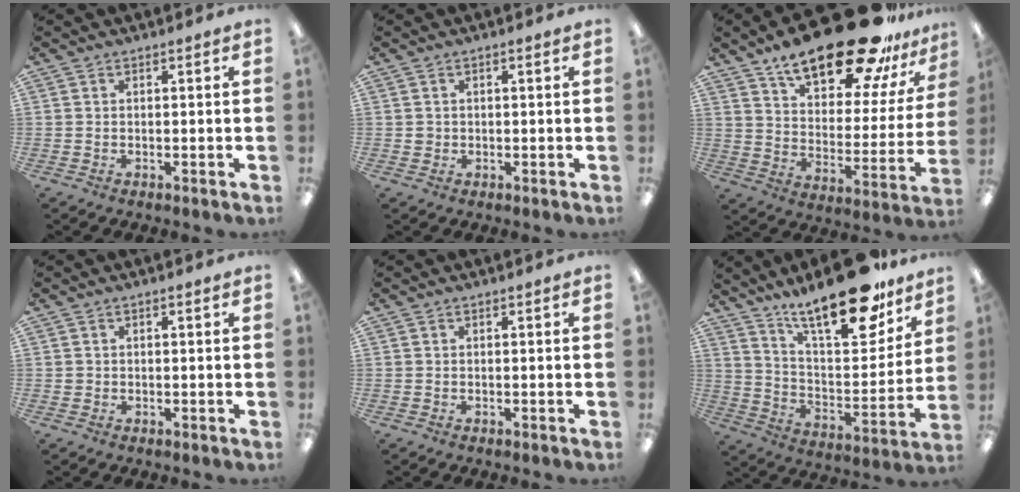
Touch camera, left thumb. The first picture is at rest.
{"total": 1.1, "force": [0.1, 1.1, 0.3], "torque": [-0.007, 0.006, -0.001]}
{"total": 24.4, "force": [18.6, 8.1, 13.6], "torque": [-0.211, -0.121, 0.310]}
{"total": 0.8, "force": [0.0, 0.8, 0.2], "torque": [-0.005, 0.005, -0.001]}
{"total": 0.0}
{"total": 23.0, "force": [17.7, 7.0, 12.9], "torque": [-0.197, -0.122, 0.297]}